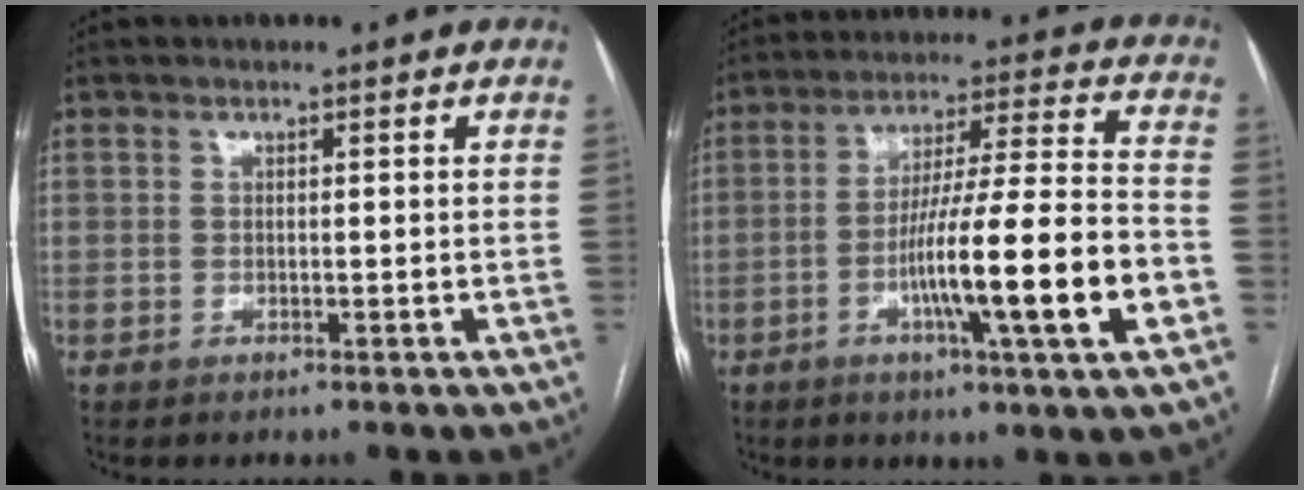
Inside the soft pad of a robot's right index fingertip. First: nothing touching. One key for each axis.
{"total": 17.2, "fx": -5.2, "fy": 0.0, "fz": 16.4, "tx": -0.275, "ty": -0.005, "tz": -0.085}